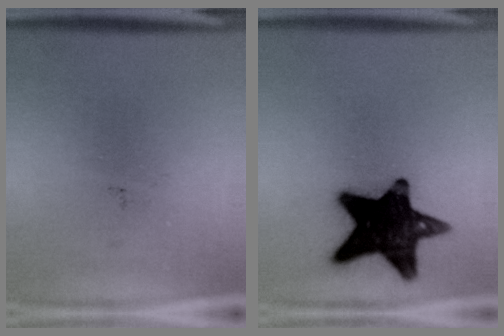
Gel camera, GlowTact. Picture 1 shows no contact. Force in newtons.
{"total": 17.1}